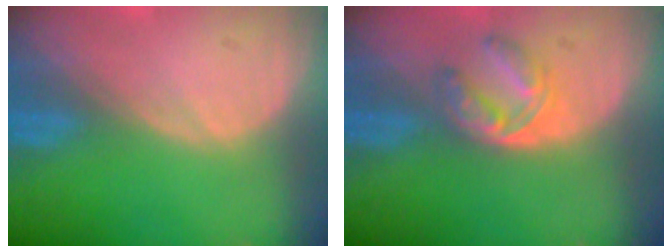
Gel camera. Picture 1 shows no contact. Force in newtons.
{"total": 5.1, "press": 4.9, "slide": 1.4}